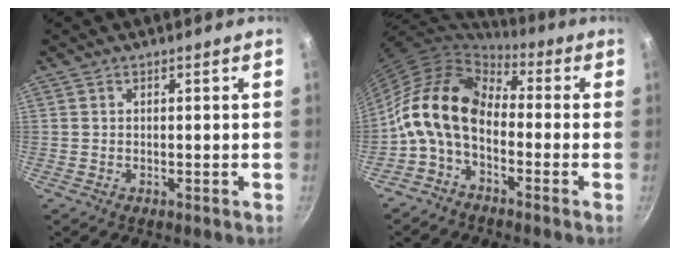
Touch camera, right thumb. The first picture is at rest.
{"total": 13.6, "force": [-1.7, 8.8, 10.3], "torque": [-0.176, 0.038, -0.052]}